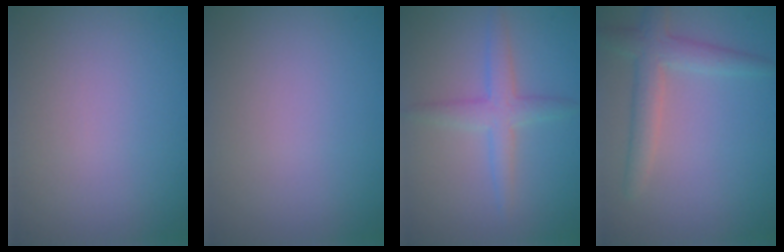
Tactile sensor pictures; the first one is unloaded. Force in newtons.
{"total": 0.0}
{"total": 2.9, "press": 2.9, "slide": 0.1}
{"total": 3.2, "press": 3.2, "slide": 0.1}